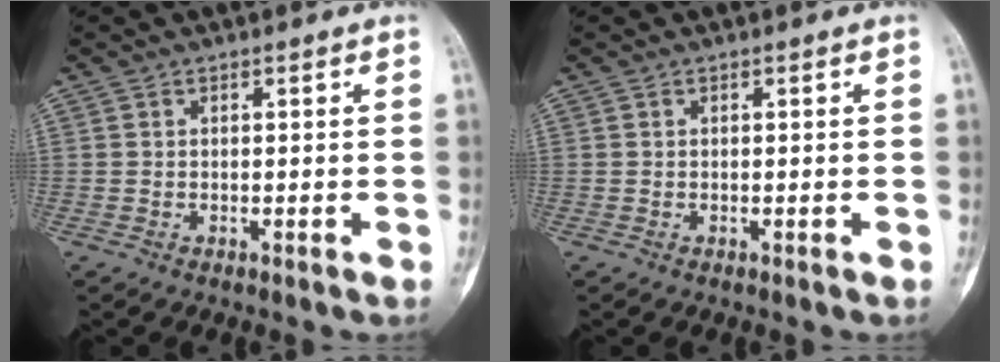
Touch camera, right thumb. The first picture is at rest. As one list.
[{"total": 0.0}]